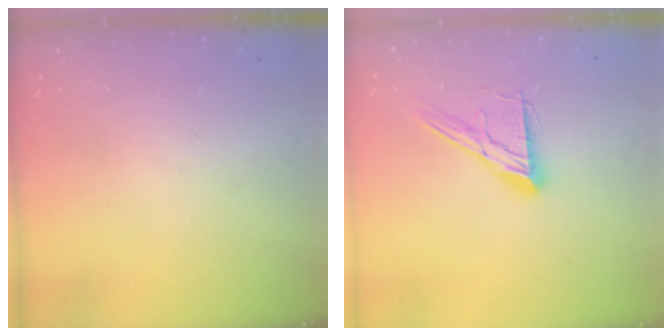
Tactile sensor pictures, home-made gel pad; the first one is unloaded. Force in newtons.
{"total": 12.3, "press": 12.3, "slide": 1.0}